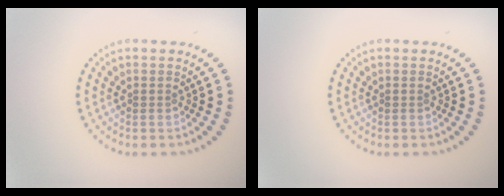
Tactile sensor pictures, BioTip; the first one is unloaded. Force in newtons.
{"total": 0.0}